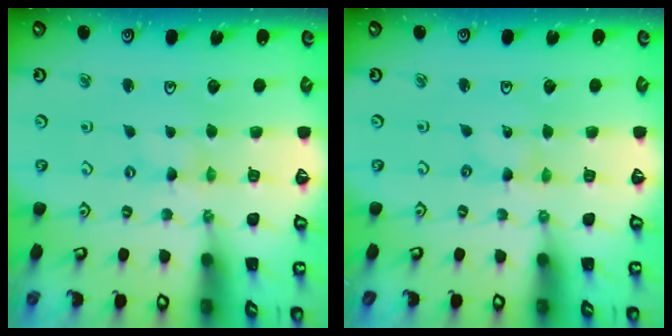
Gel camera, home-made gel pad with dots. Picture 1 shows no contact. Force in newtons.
{"total": 0.0}